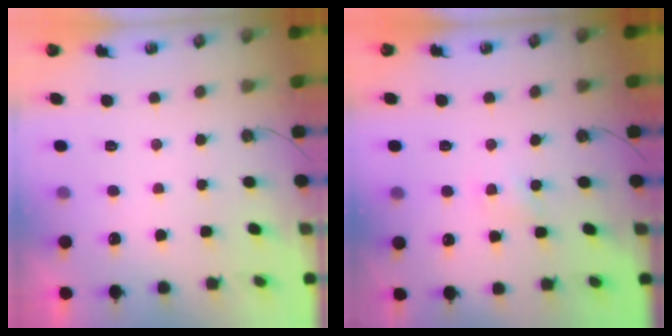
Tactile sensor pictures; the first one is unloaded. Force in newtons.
{"total": 5.4, "press": 5.4, "slide": 0.6}